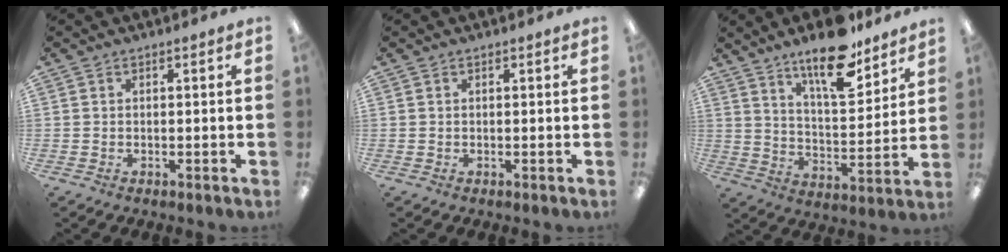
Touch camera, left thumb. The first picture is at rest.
{"total": 0.0}
{"total": 16.3, "force": [12.2, 5.4, 9.4], "torque": [-0.142, -0.074, 0.204]}